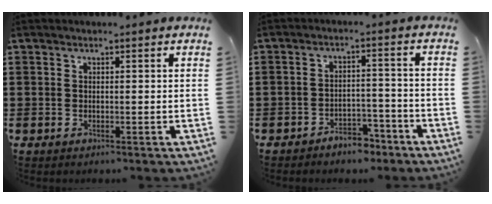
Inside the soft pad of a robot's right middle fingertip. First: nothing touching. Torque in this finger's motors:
{"motor_torque": [2.14, 0.00, 0.03, 0.03]}